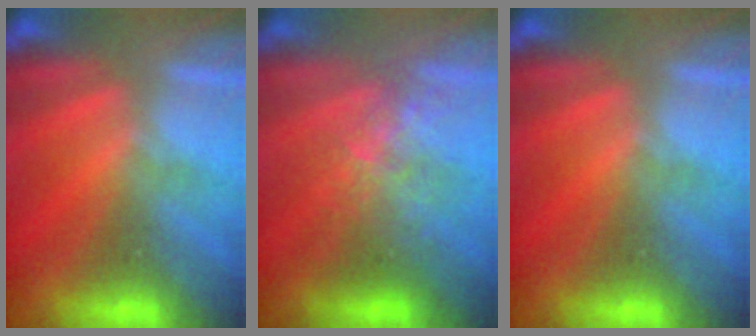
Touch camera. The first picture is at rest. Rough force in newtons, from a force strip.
{"total": 2.5}
{"total": 0.0}